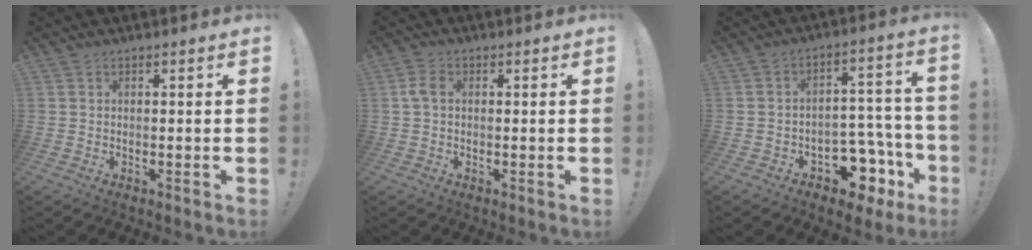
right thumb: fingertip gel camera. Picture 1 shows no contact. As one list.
[{"total": 3.9, "force": [0.5, 2.6, 2.9], "torque": [-0.057, 0.005, 0.009]}, {"total": 11.1, "force": [-6.7, 7.1, 5.2], "torque": [-0.038, 0.054, -0.107]}]